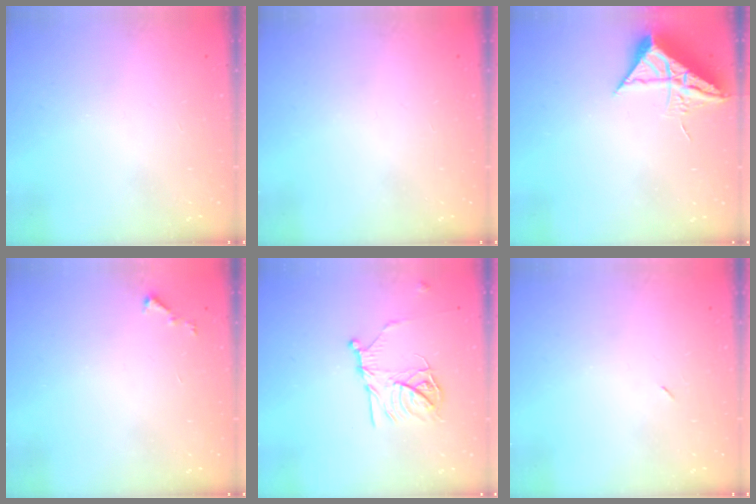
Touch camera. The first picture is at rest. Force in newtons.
{"total": 0.0}
{"total": 10.0, "press": 9.9, "slide": 0.8}
{"total": 3.1, "press": 3.1, "slide": 0.2}
{"total": 13.2, "press": 13.2, "slide": 0.8}
{"total": 2.2, "press": 1.8, "slide": 1.2}